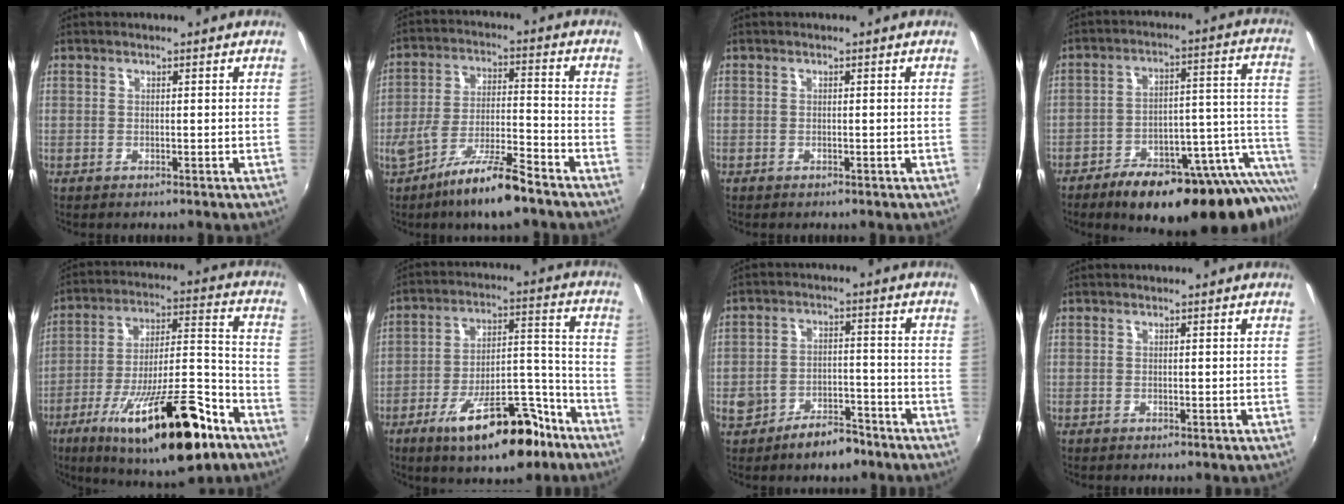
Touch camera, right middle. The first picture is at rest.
{"total": 11.2, "force": [-7.9, 1.2, 7.8], "torque": [-0.152, -0.012, -0.137]}
{"total": 0.0}
{"total": 25.9, "force": [-19.7, 7.2, 15.3], "torque": [-0.180, -0.012, -0.267]}
{"total": 24.9, "force": [-14.0, 6.6, 19.5], "torque": [-0.323, -0.028, -0.218]}
{"total": 17.0, "force": [-10.7, 6.1, 11.7], "torque": [-0.194, 0.008, -0.157]}
{"total": 7.7, "force": [-5.5, 3.8, 3.8], "torque": [-0.077, 0.012, -0.078]}
{"total": 0.0}